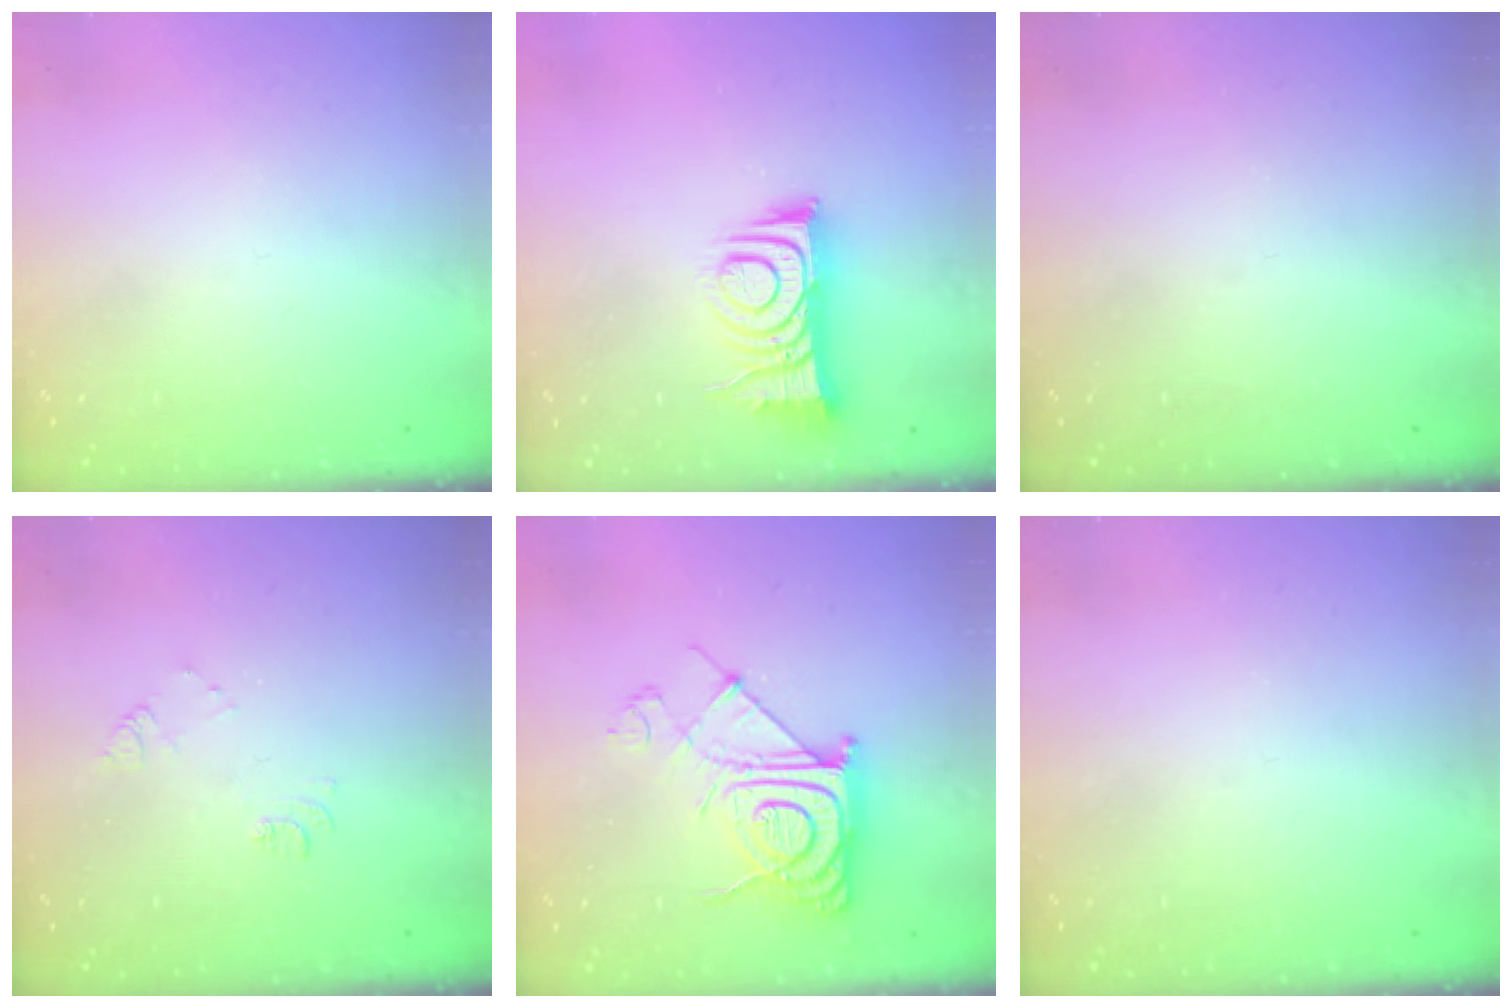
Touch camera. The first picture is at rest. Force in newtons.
{"total": 10.4, "press": 10.4, "slide": 1.0}
{"total": 0.0}
{"total": 6.9, "press": 6.8, "slide": 0.8}
{"total": 13.0, "press": 13.0, "slide": 0.8}
{"total": 0.0}